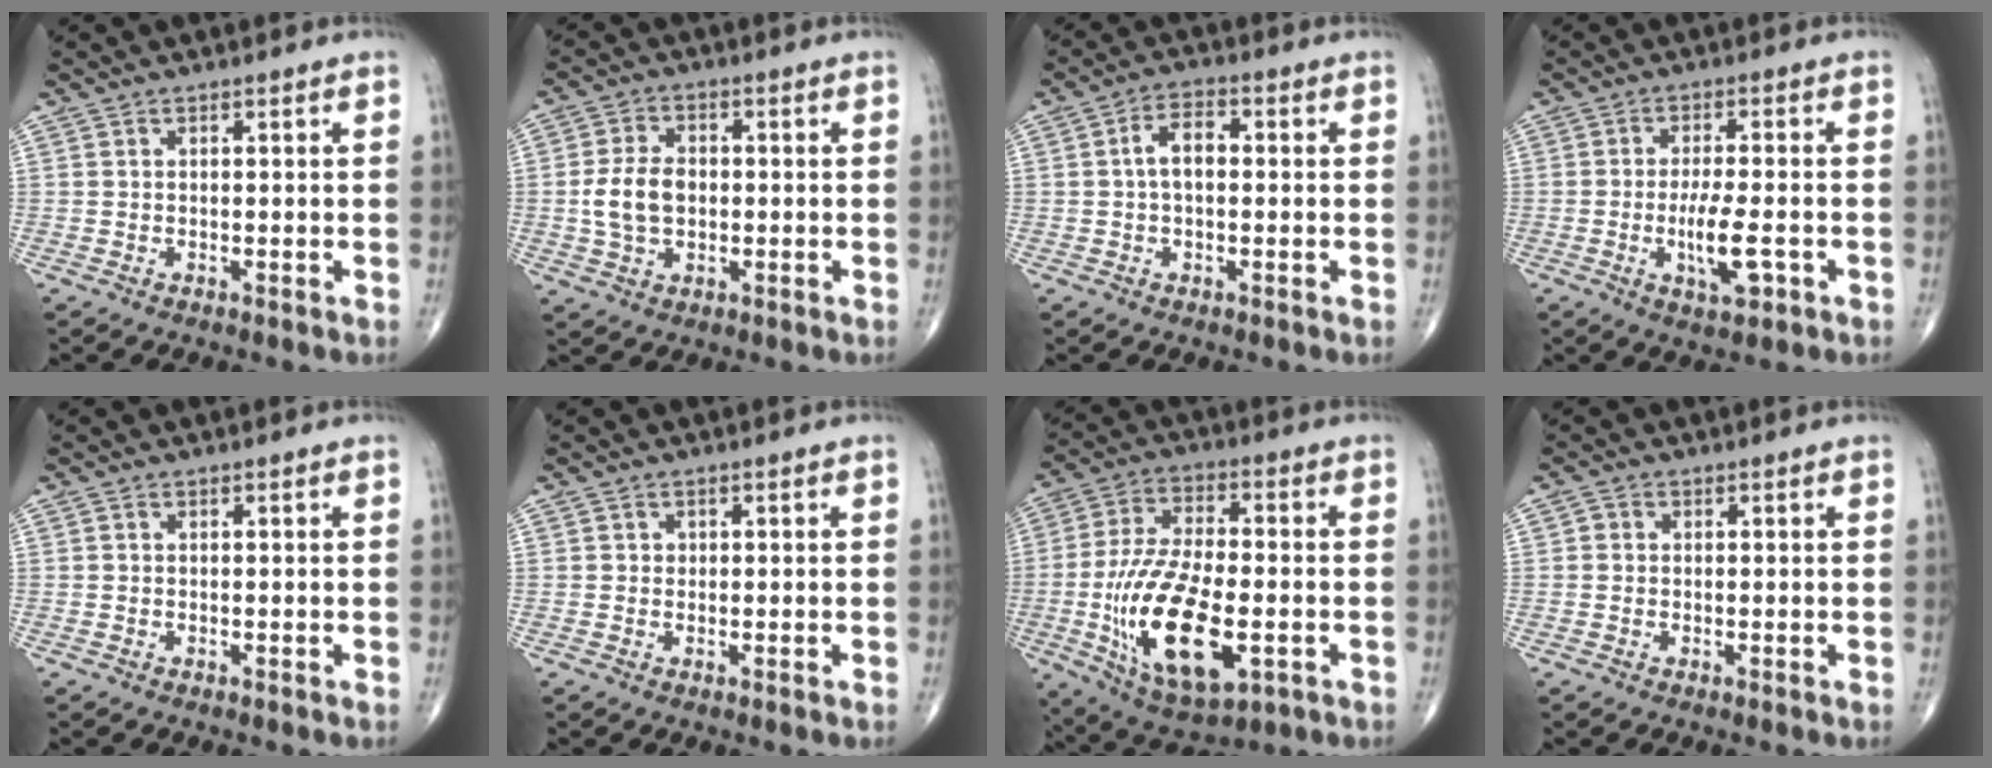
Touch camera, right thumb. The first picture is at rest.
{"total": 7.7, "force": [-0.5, 5.3, 5.6], "torque": [-0.103, 0.010, -0.009]}
{"total": 5.3, "force": [0.2, 3.1, 4.3], "torque": [-0.074, 0.020, -0.004]}
{"total": 7.5, "force": [-2.2, 2.4, 6.8], "torque": [-0.121, 0.000, -0.033]}
{"total": 0.0}
{"total": 0.9, "force": [0.1, 0.9, 0.2], "torque": [0.002, 0.002, 0.001]}
{"total": 20.9, "force": [-4.9, 9.6, 17.9], "torque": [-0.339, 0.003, -0.072]}
{"total": 1.4, "force": [0.0, 1.3, 0.5], "torque": [-0.003, 0.002, -0.002]}